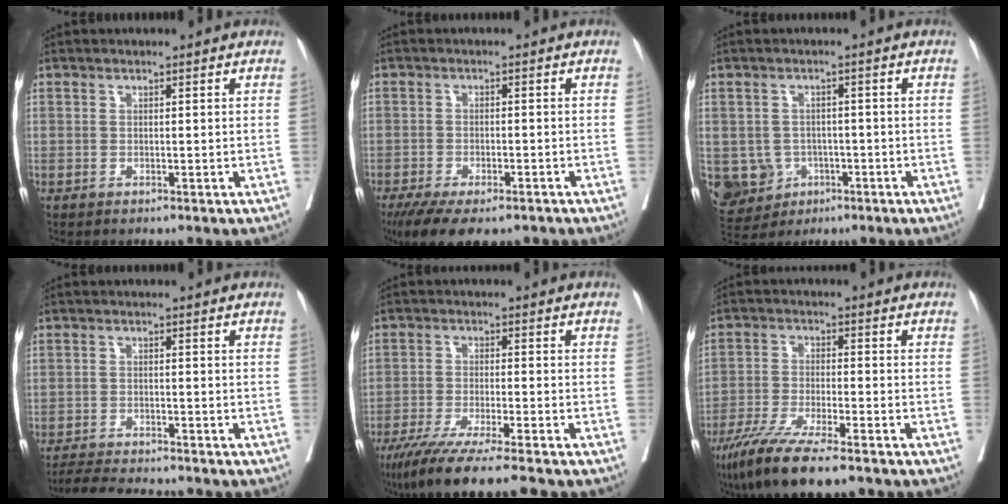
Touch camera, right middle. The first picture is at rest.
{"total": 10.7, "force": [-7.8, 3.8, 6.2], "torque": [-0.099, -0.013, -0.118]}
{"total": 7.0, "force": [-2.1, 6.5, 1.5], "torque": [-0.040, 0.003, -0.023]}
{"total": 6.3, "force": [-6.0, 0.1, 2.0], "torque": [-0.034, -0.019, -0.099]}
{"total": 11.4, "force": [-9.0, -0.1, 7.0], "torque": [-0.109, -0.032, -0.146]}
{"total": 11.7, "force": [-8.6, 1.4, 7.8], "torque": [-0.137, -0.031, -0.144]}